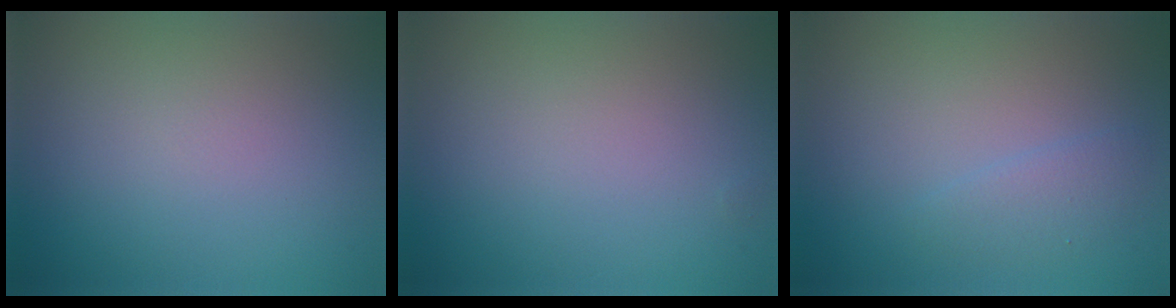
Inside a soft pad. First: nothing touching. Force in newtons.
{"total": 0.0}
{"total": 1.5, "press": 1.5, "slide": 0.1}